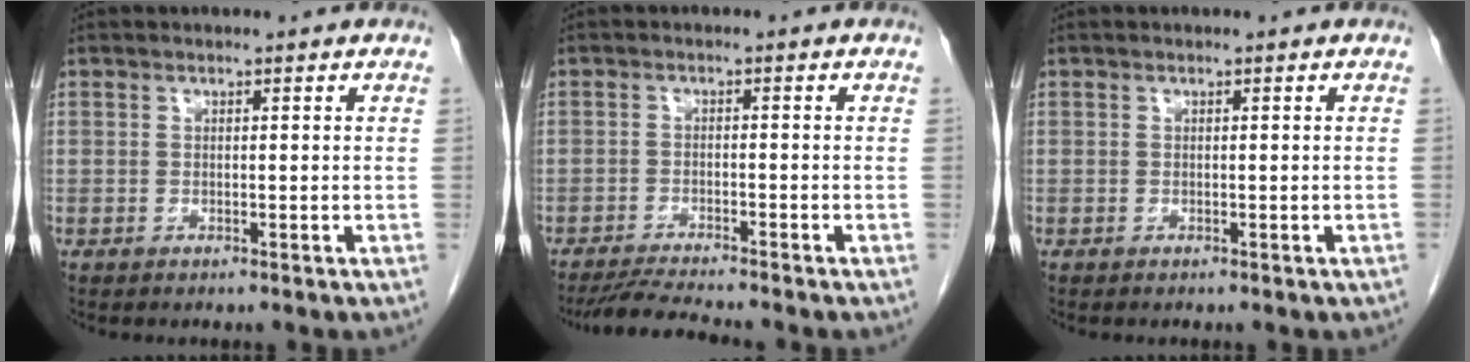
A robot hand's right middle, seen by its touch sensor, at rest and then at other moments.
{"total": 5.0, "force": [-4.6, -0.8, 1.7], "torque": [-0.035, -0.025, -0.083]}
{"total": 0.0}